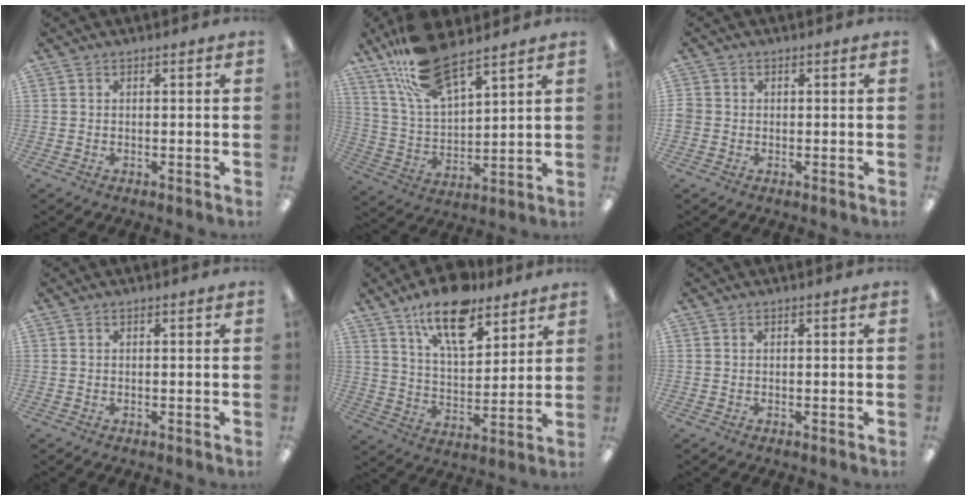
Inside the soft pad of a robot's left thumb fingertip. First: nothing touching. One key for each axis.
{"total": 16.8, "fx": 12.5, "fy": 5.8, "fz": 9.6, "tx": -0.200, "ty": -0.049, "tz": 0.223}
{"total": 1.7, "fx": -0.1, "fy": 1.6, "fz": 0.6, "tx": -0.009, "ty": 0.005, "tz": -0.003}
{"total": 0.0}
{"total": 15.2, "fx": 10.8, "fy": 6.4, "fz": 8.7, "tx": -0.138, "ty": -0.053, "tz": 0.186}
{"total": 0.0}